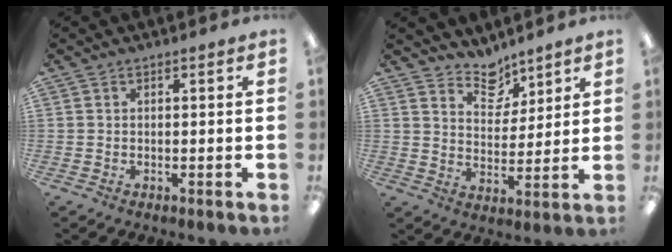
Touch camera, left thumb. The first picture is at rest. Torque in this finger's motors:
{"motor_torque": [0.07, -0.06, -0.26, -0.34, 0.04]}